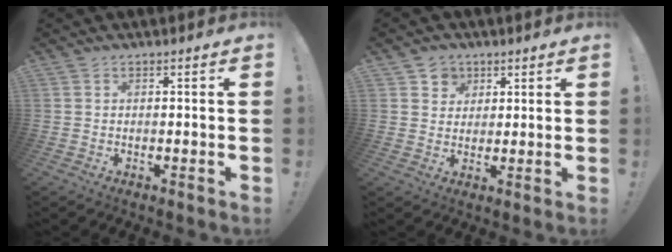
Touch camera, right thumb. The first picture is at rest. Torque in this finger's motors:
{"motor_torque": [0.10, -0.04, 0.03, -0.01, -0.01]}